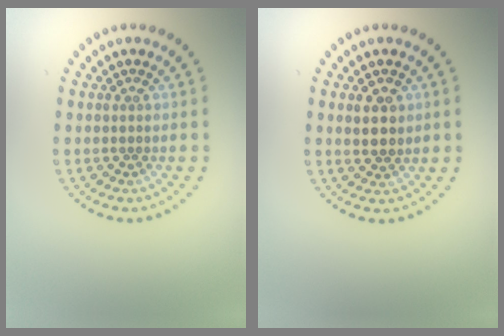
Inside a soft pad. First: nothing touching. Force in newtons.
{"total": 2.3, "press": 2.2, "slide": 0.6}